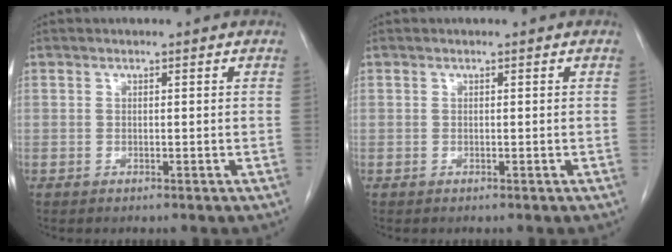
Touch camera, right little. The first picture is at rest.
{"total": 0.0}